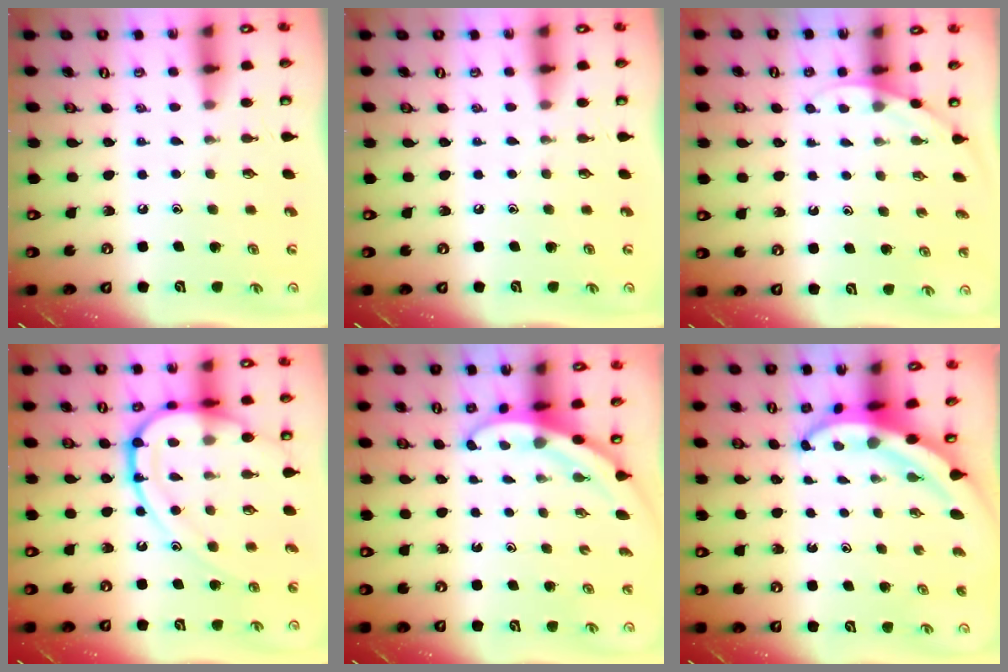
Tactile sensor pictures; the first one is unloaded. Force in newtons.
{"total": 0.0}
{"total": 2.6, "press": 2.6, "slide": 0.1}
{"total": 16.5, "press": 16.4, "slide": 2.0}
{"total": 3.0, "press": 3.0, "slide": 0.2}
{"total": 4.8, "press": 4.7, "slide": 0.5}